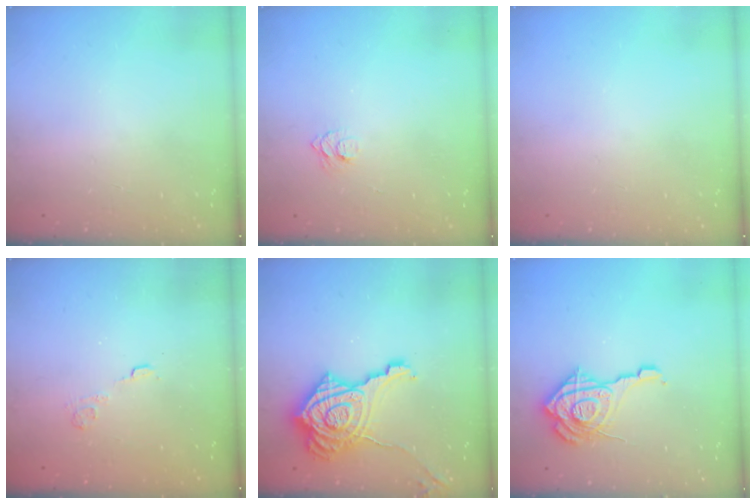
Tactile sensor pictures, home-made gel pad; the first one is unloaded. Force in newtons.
{"total": 5.8, "press": 5.7, "slide": 0.7}
{"total": 0.0}
{"total": 2.7, "press": 2.3, "slide": 1.4}
{"total": 23.1, "press": 23.0, "slide": 2.2}
{"total": 16.9, "press": 16.8, "slide": 1.7}